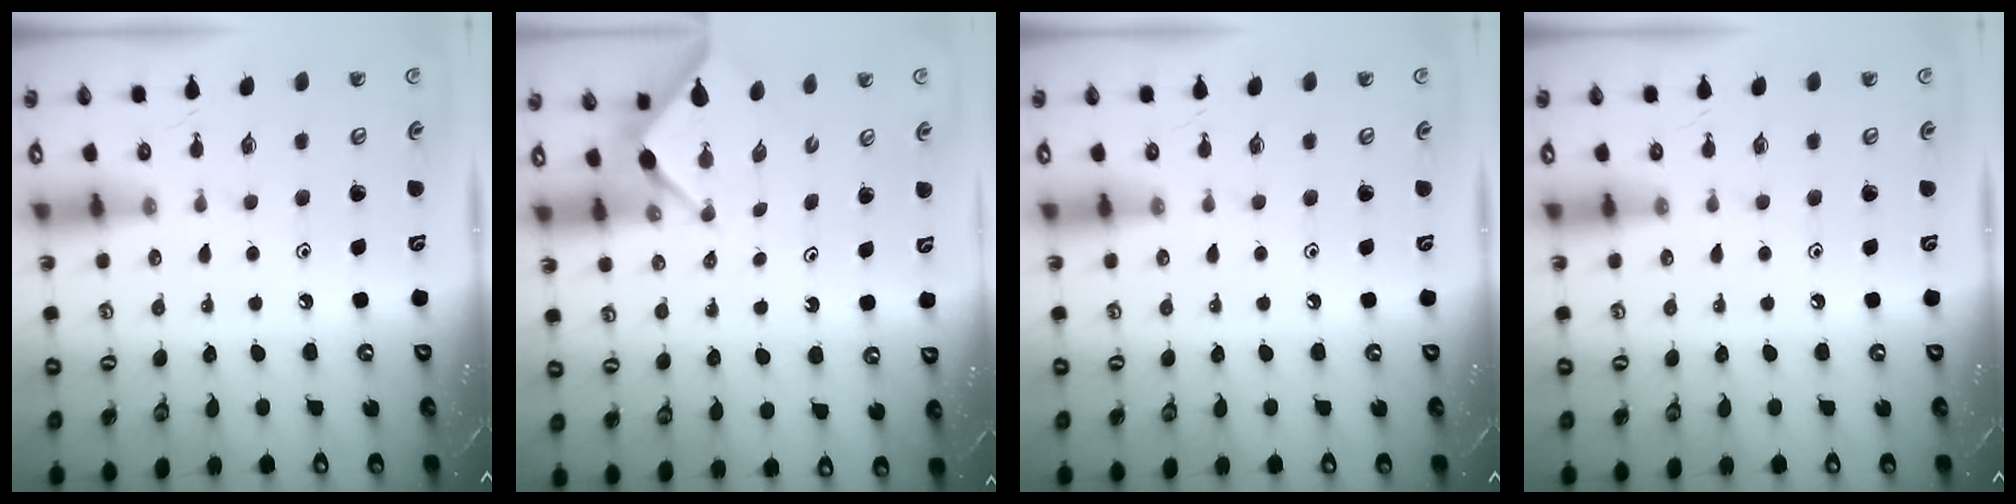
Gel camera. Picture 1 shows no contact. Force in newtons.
{"total": 2.9, "press": 2.9, "slide": 0.4}
{"total": 0.0}
{"total": 0.0}